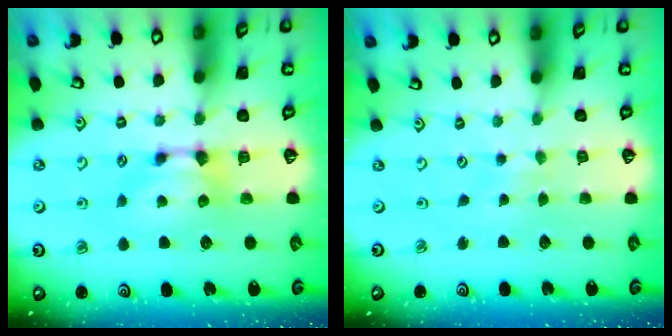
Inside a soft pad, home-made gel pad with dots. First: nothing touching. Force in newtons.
{"total": 4.2, "press": 4.2, "slide": 0.0}